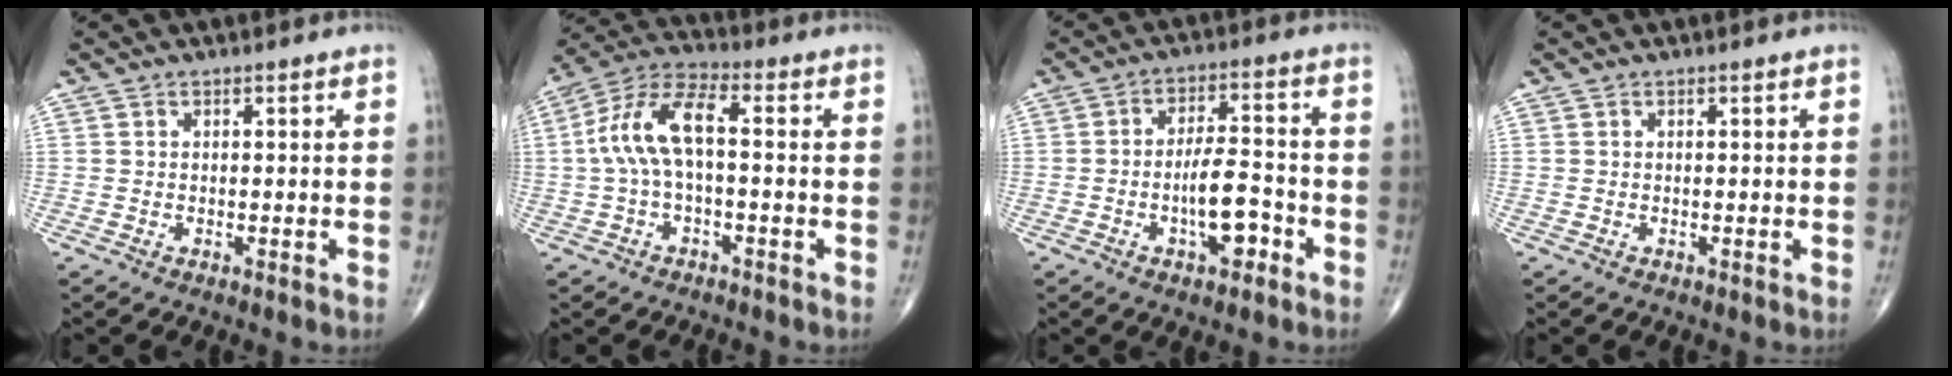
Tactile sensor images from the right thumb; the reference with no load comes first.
{"total": 10.9, "force": [0.0, 4.6, 9.9], "torque": [-0.211, 0.042, -0.007]}
{"total": 8.3, "force": [-2.9, 3.2, 7.0], "torque": [-0.109, 0.027, -0.050]}
{"total": 0.0}